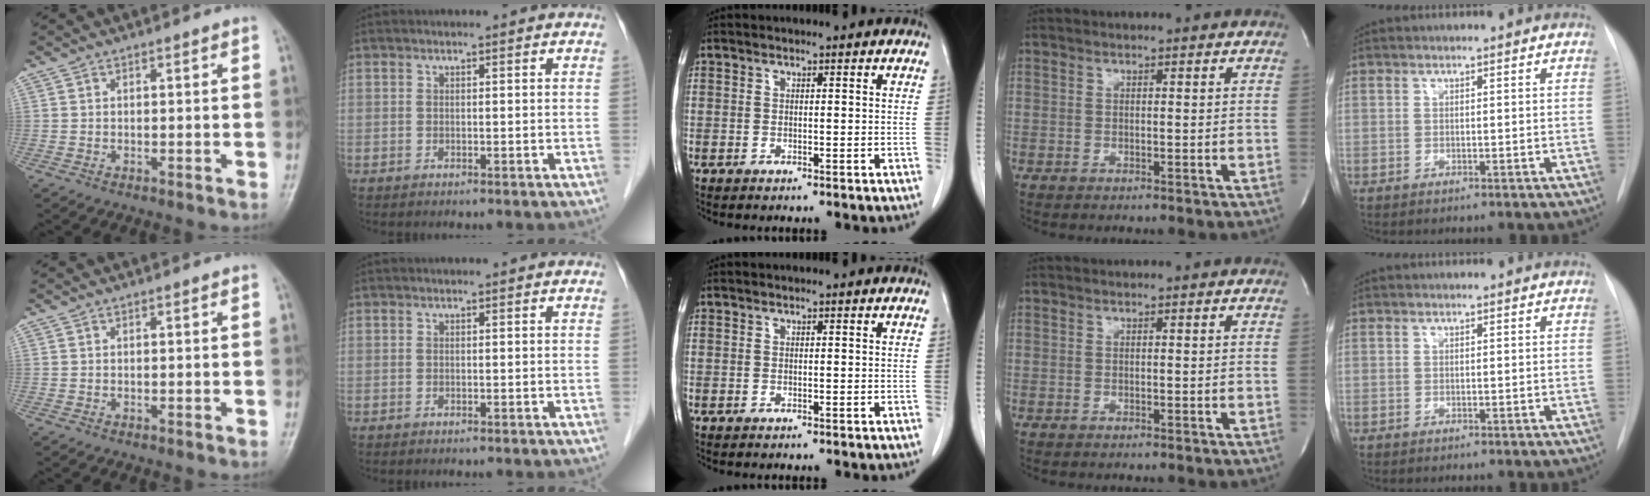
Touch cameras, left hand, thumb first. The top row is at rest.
{}